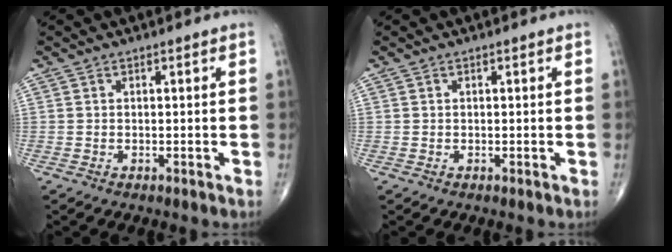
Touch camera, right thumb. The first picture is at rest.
{"total": 0.0}